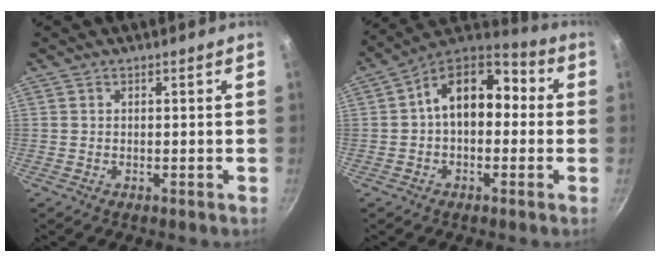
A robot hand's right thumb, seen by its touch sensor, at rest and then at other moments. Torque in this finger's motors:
{"motor_torque": [0.70, 2.62, 1.54, -0.36, 0.10]}